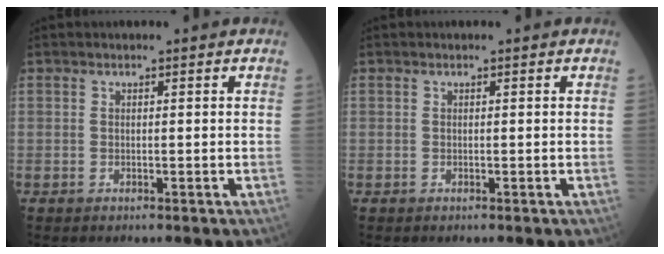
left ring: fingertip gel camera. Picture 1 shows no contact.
{"total": 0.0}